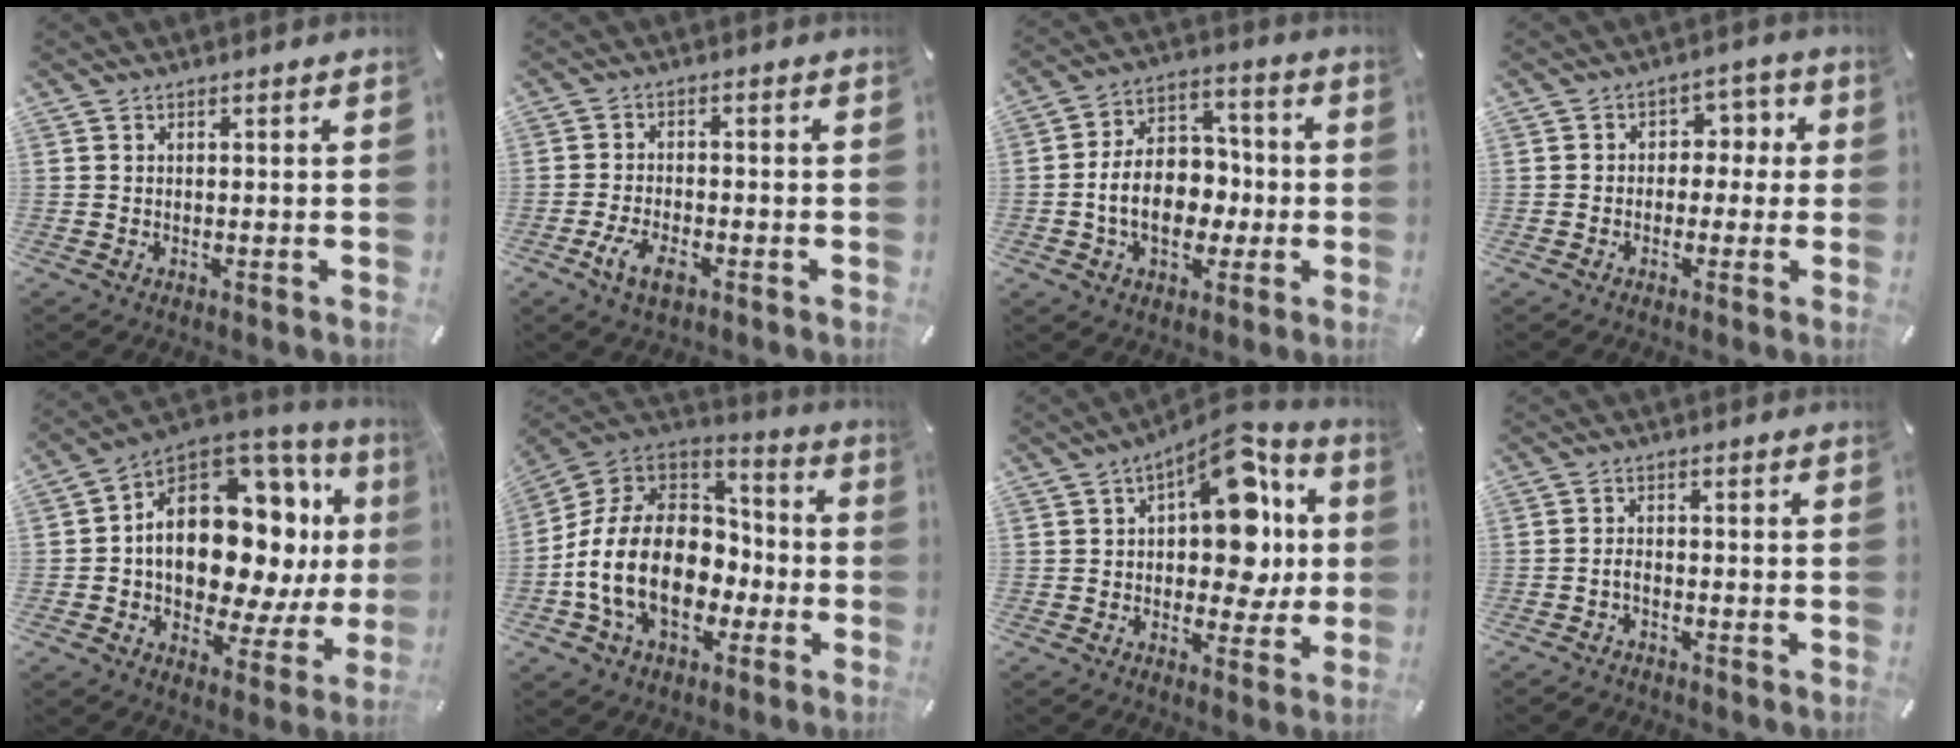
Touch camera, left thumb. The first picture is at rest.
{"total": 5.6, "force": [-2.7, 3.0, 3.9], "torque": [-0.087, 0.008, -0.052]}
{"total": 13.3, "force": [-2.5, 10.1, 8.4], "torque": [-0.157, 0.016, -0.042]}
{"total": 5.3, "force": [-1.3, 4.6, 2.1], "torque": [-0.023, 0.016, -0.032]}
{"total": 19.3, "force": [3.4, 12.5, 14.3], "torque": [-0.226, -0.048, 0.058]}
{"total": 20.0, "force": [-4.2, 15.0, 12.4], "torque": [-0.260, 0.018, -0.066]}
{"total": 16.1, "force": [4.6, 9.5, 12.1], "torque": [-0.152, -0.036, 0.081]}
{"total": 2.3, "force": [-1.4, 1.3, 1.3], "torque": [-0.025, 0.009, -0.029]}